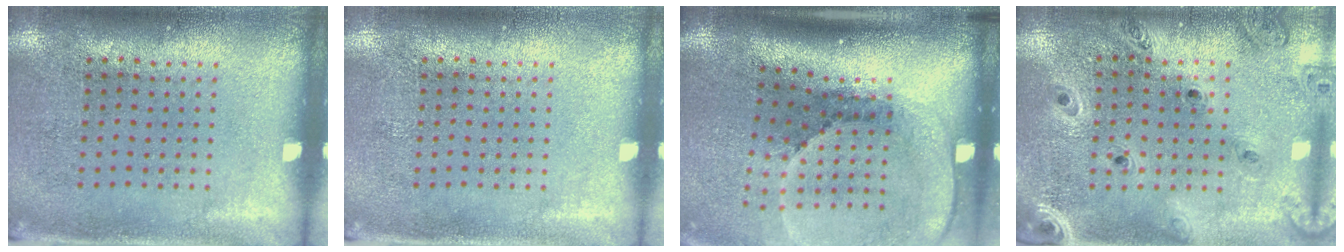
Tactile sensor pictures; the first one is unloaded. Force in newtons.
{"total": 0.0}
{"total": 2.5, "press": 1.7, "slide": 1.8}
{"total": 1.3, "press": 1.3, "slide": 0.1}